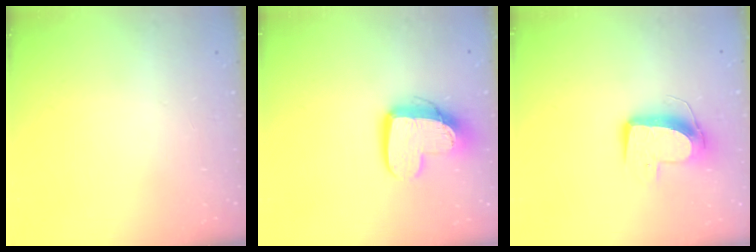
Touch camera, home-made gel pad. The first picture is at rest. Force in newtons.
{"total": 12.9, "press": 12.8, "slide": 1.1}
{"total": 10.0, "press": 10.0, "slide": 0.3}